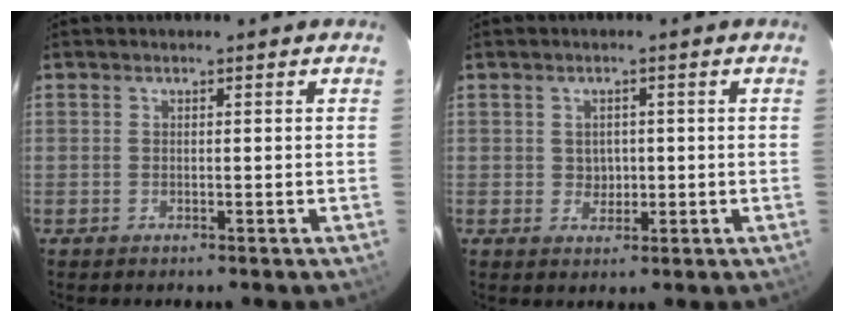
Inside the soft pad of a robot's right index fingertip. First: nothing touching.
{"total": 2.5, "force": [0.2, 2.4, 0.9], "torque": [-0.014, 0.006, 0.007]}